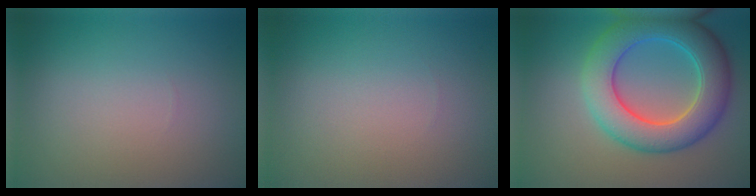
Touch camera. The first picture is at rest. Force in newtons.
{"total": 0.0}
{"total": 8.3, "press": 8.2, "slide": 0.5}